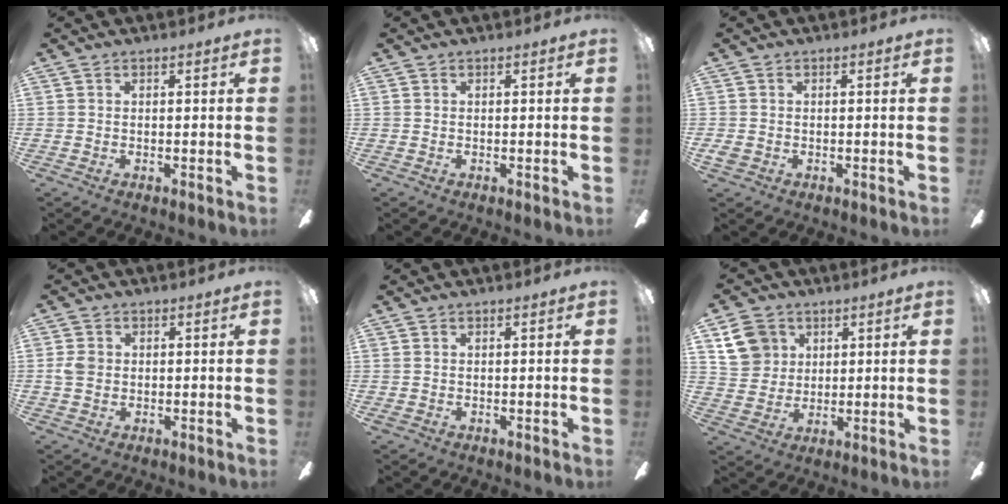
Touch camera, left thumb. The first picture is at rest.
{"total": 0.0}
{"total": 1.5, "force": [-0.7, 1.1, 0.8], "torque": [-0.013, 0.002, -0.013]}
{"total": 3.0, "force": [0.0, 2.4, 1.7], "torque": [-0.033, 0.006, 0.001]}
{"total": 0.0}
{"total": 9.1, "force": [4.2, 7.6, 2.7], "torque": [-0.050, -0.001, 0.086]}